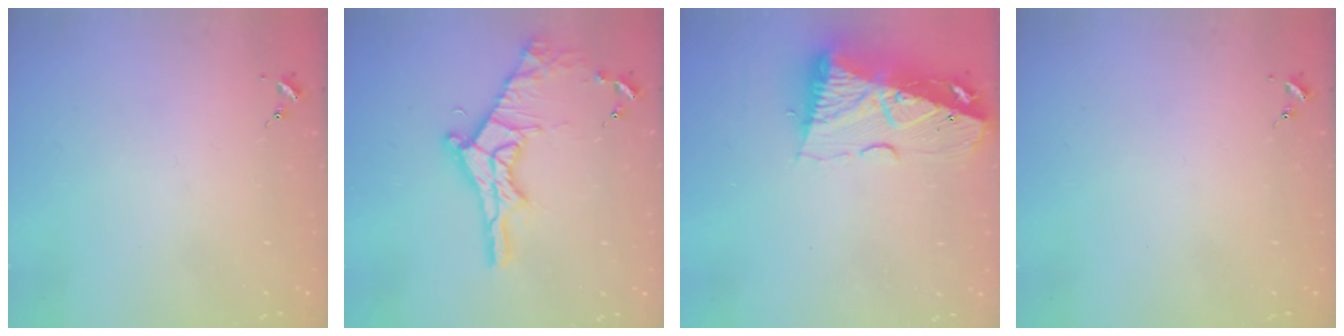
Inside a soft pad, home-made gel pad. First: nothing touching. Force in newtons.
{"total": 17.4, "press": 17.4, "slide": 1.3}
{"total": 14.1, "press": 14.0, "slide": 1.6}
{"total": 0.0}